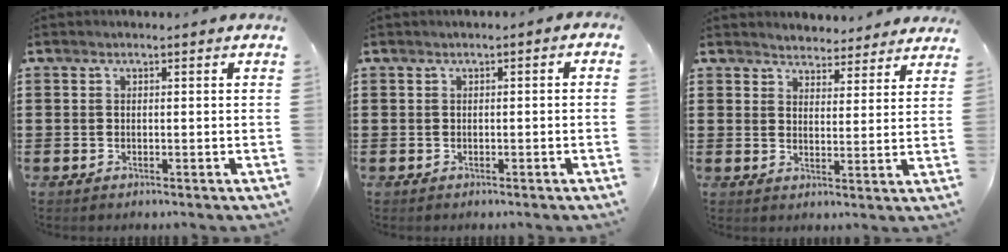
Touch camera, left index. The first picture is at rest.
{"total": 0.7, "force": [-0.6, 0.3, 0.2], "torque": [-0.007, 0.000, -0.013]}
{"total": 3.7, "force": [3.7, 0.5, -0.4], "torque": [-0.008, -0.016, 0.067]}